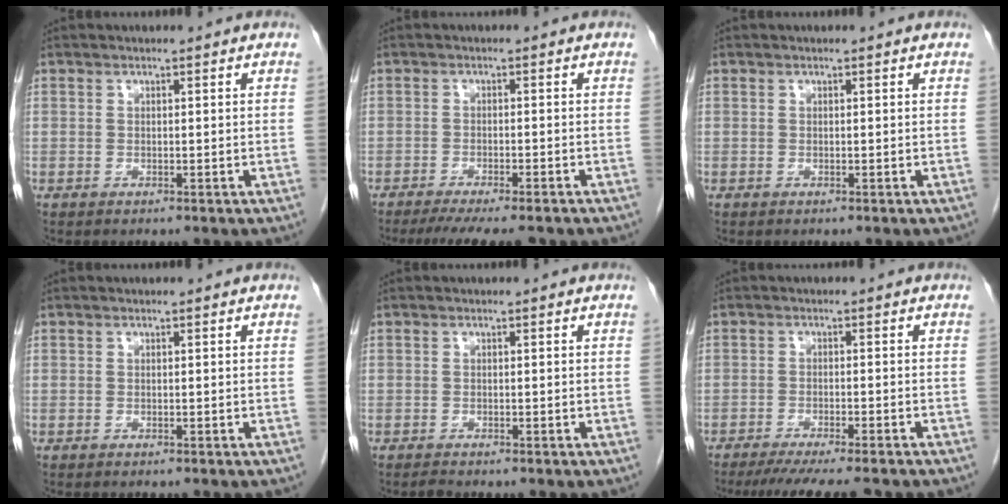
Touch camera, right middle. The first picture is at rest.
{"total": 10.0, "force": [-8.5, 1.2, 5.1], "torque": [-0.065, -0.015, -0.117]}
{"total": 0.0}
{"total": 0.0}
{"total": 0.5, "force": [-0.5, -0.1, 0.1], "torque": [-0.008, -0.003, -0.011]}
{"total": 11.0, "force": [-9.5, 0.5, 5.5], "torque": [-0.066, -0.024, -0.134]}